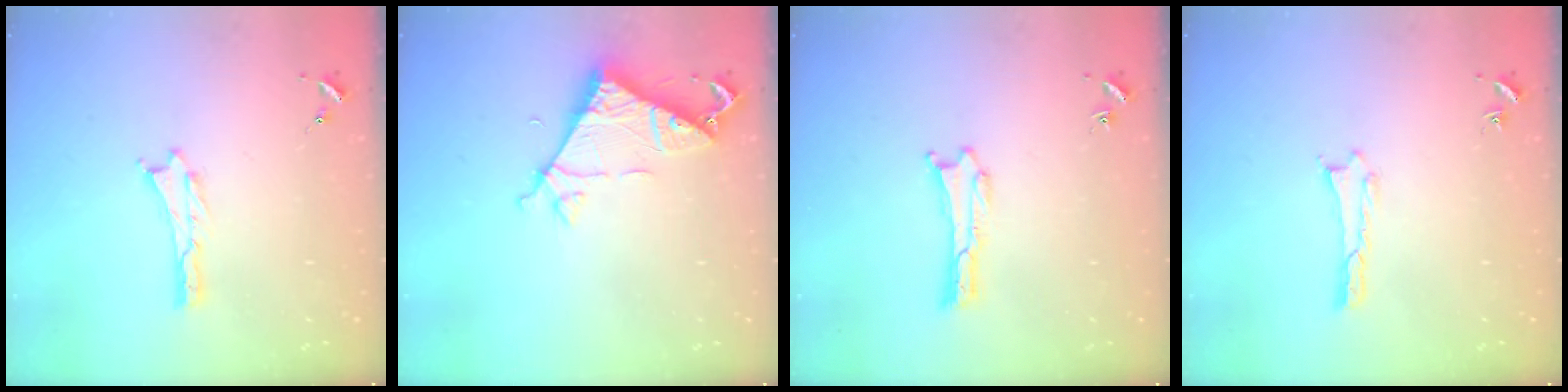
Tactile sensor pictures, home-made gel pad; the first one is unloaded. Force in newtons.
{"total": 7.3, "press": 7.3, "slide": 0.5}
{"total": 0.0}
{"total": 0.0}